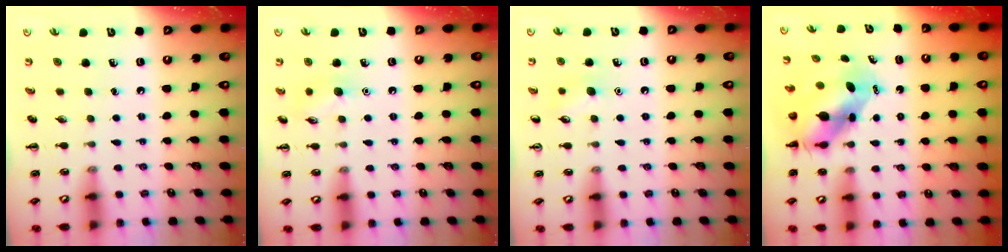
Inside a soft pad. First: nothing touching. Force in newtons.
{"total": 6.2, "press": 6.1, "slide": 1.2}
{"total": 5.4, "press": 5.2, "slide": 1.4}
{"total": 5.9, "press": 5.7, "slide": 1.6}